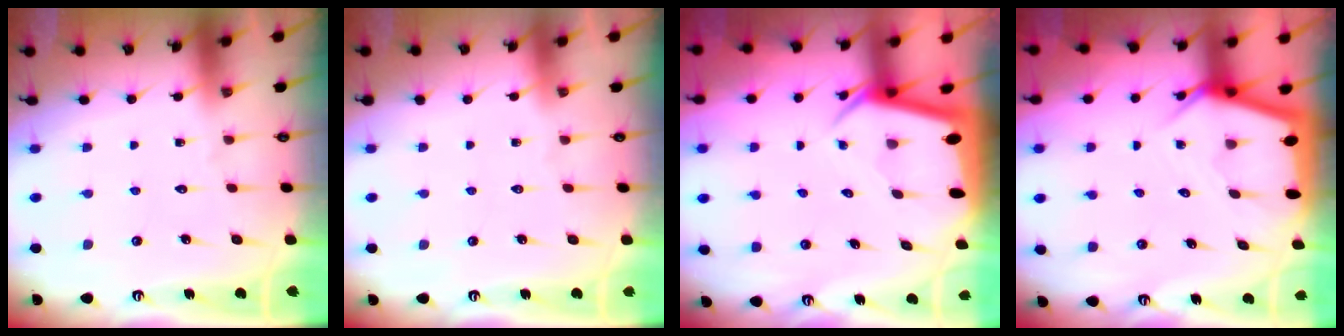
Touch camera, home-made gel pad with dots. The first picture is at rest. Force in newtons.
{"total": 0.0}
{"total": 4.0, "press": 4.0, "slide": 0.3}
{"total": 5.2, "press": 5.2, "slide": 0.6}